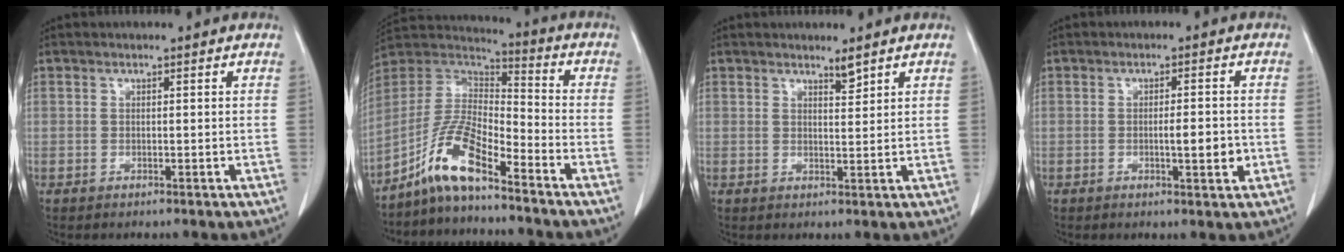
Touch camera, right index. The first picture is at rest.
{"total": 10.6, "force": [-7.3, 1.9, 7.4], "torque": [-0.167, 0.015, -0.142]}
{"total": 1.7, "force": [1.5, 0.0, 0.8], "torque": [-0.016, -0.008, 0.027]}
{"total": 3.8, "force": [-0.7, 0.8, 3.7], "torque": [-0.057, -0.001, -0.008]}